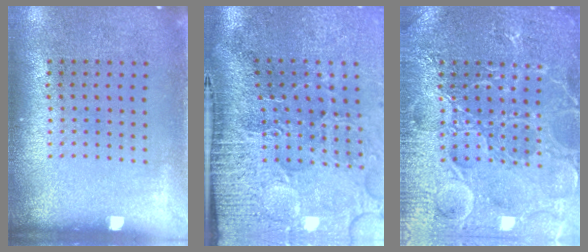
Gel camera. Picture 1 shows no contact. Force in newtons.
{"total": 5.1, "press": 4.0, "slide": 3.1}
{"total": 6.9, "press": 6.9, "slide": 0.9}